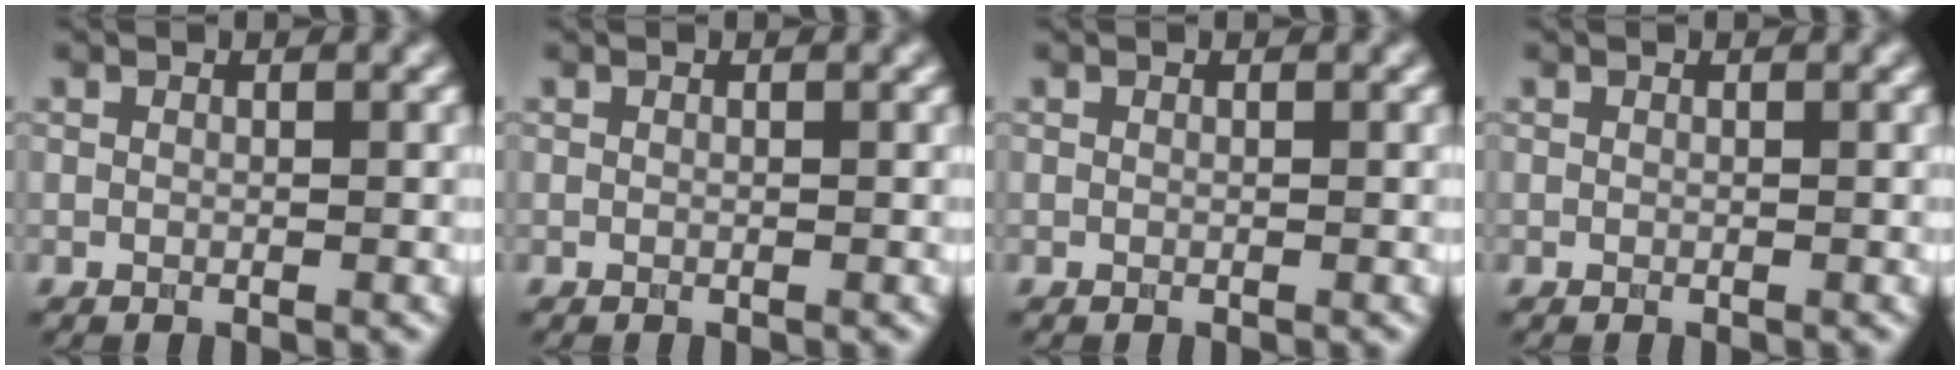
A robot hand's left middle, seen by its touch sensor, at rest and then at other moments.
{"total": 0.0}
{"total": 0.0}
{"total": 0.0}